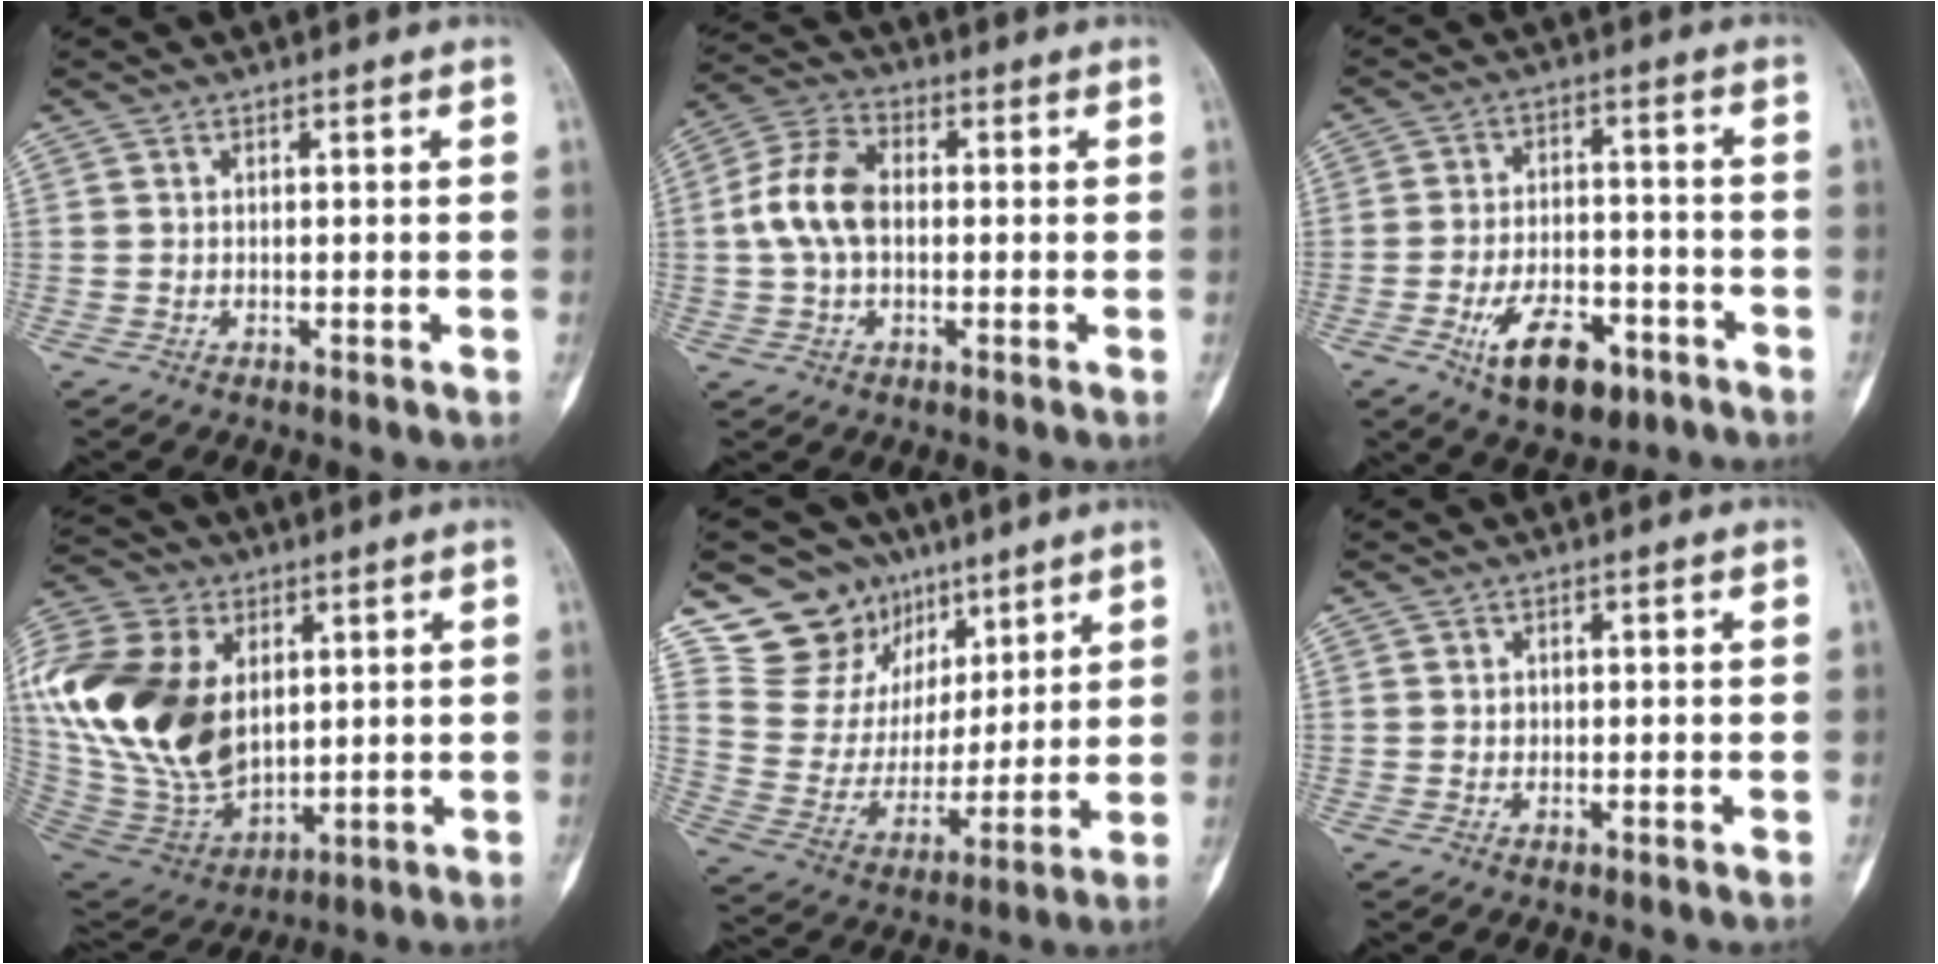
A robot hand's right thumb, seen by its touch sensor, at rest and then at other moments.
{"total": 9.5, "force": [0.1, 6.0, 7.4], "torque": [-0.148, 0.025, -0.007]}
{"total": 11.9, "force": [-6.0, 6.4, 8.0], "torque": [-0.113, 0.029, -0.093]}
{"total": 26.3, "force": [4.6, 17.9, 18.8], "torque": [-0.389, -0.014, 0.099]}
{"total": 16.5, "force": [10.9, 12.0, 3.0], "torque": [-0.007, -0.043, 0.209]}
{"total": 0.7, "force": [0.1, 0.7, 0.0], "torque": [0.004, 0.002, 0.001]}